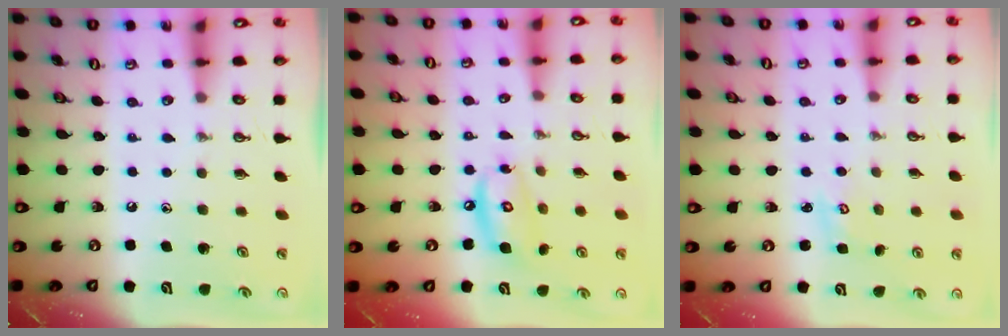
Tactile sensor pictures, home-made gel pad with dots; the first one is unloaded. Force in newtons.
{"total": 11.0, "press": 10.9, "slide": 1.1}
{"total": 1.7, "press": 1.7, "slide": 0.2}